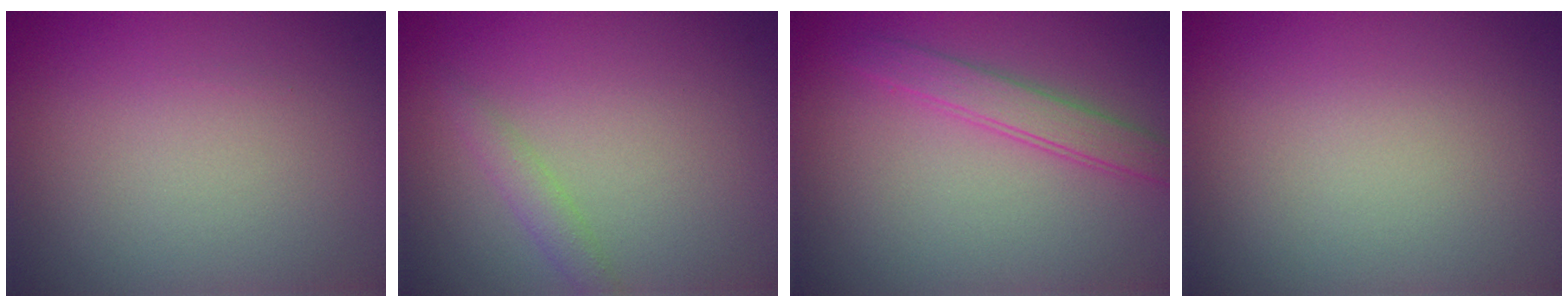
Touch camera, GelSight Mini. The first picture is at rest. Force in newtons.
{"total": 1.3, "press": 1.3, "slide": 0.1}
{"total": 2.3, "press": 2.3, "slide": 0.0}
{"total": 0.0}